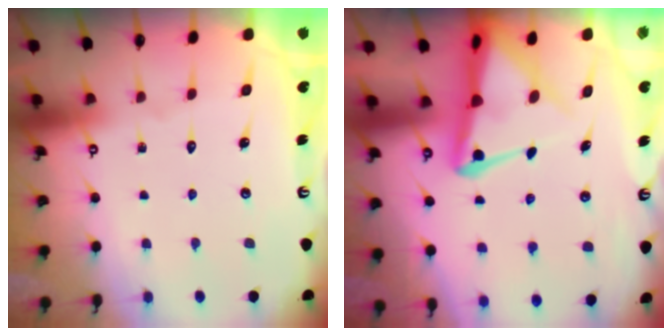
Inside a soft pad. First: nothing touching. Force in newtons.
{"total": 6.6, "press": 6.6, "slide": 0.7}